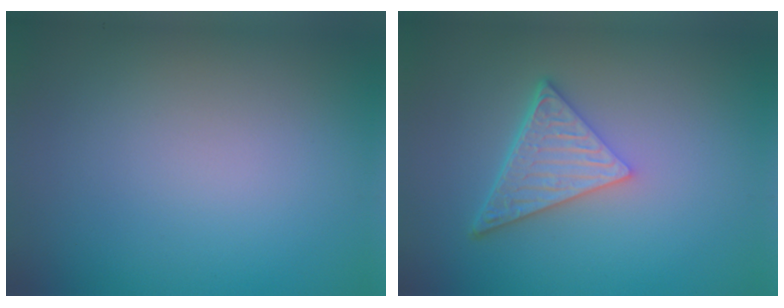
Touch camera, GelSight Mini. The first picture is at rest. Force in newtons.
{"total": 5.1, "press": 3.7, "slide": 3.5}